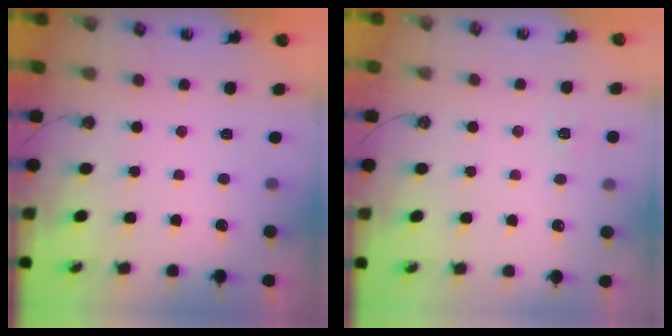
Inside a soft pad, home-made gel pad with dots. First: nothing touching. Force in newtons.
{"total": 5.3, "press": 5.2, "slide": 0.5}